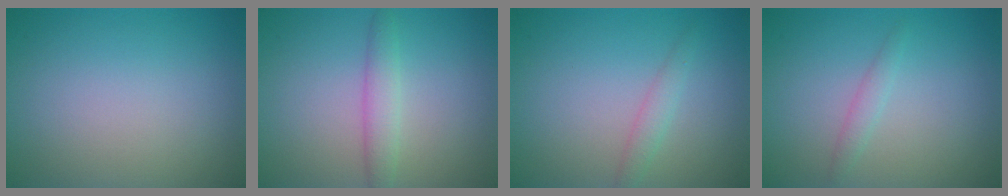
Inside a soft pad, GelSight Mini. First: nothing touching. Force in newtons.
{"total": 2.1, "press": 2.1, "slide": 0.1}
{"total": 1.4, "press": 1.4, "slide": 0.0}
{"total": 1.1, "press": 1.1, "slide": 0.0}